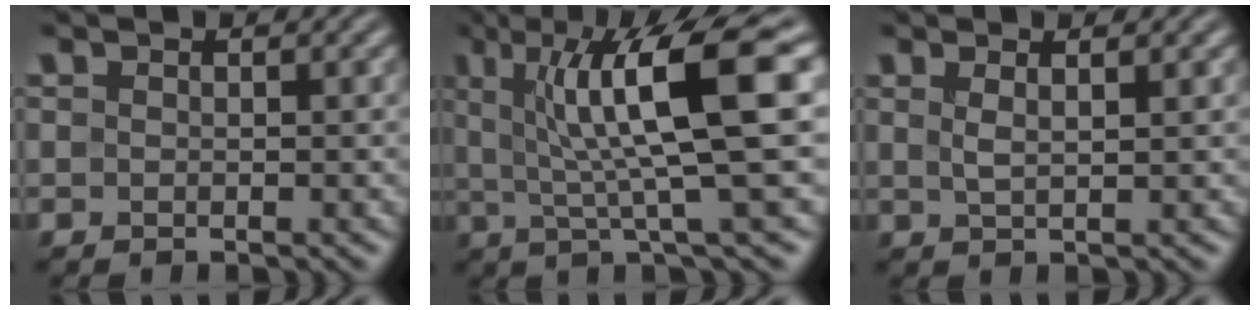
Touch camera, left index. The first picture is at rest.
{"total": 10.5, "force": [2.3, 1.9, 10.1], "torque": [-0.142, -0.001, 0.038]}
{"total": 2.1, "force": [1.0, 0.6, 1.7], "torque": [-0.026, 0.004, 0.012]}